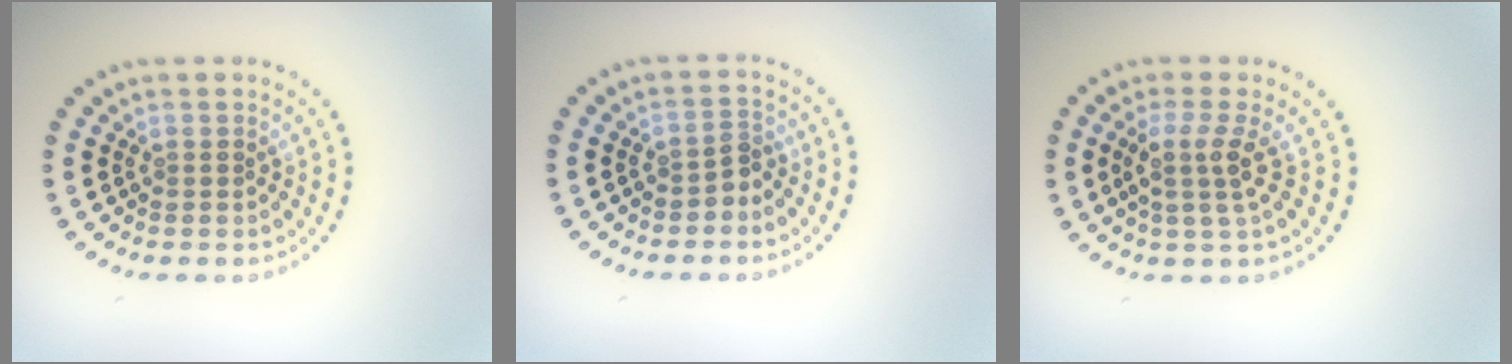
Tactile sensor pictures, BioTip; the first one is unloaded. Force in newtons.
{"total": 1.4, "press": 1.2, "slide": 0.7}
{"total": 2.7, "press": 2.0, "slide": 1.8}